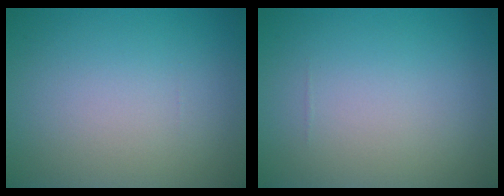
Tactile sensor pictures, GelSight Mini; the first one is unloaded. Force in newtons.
{"total": 0.0}